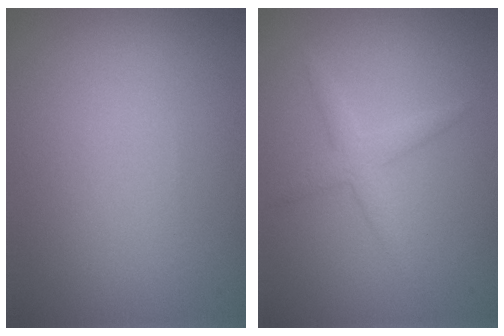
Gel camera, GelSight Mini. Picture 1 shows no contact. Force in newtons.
{"total": 2.2, "press": 2.2, "slide": 0.0}